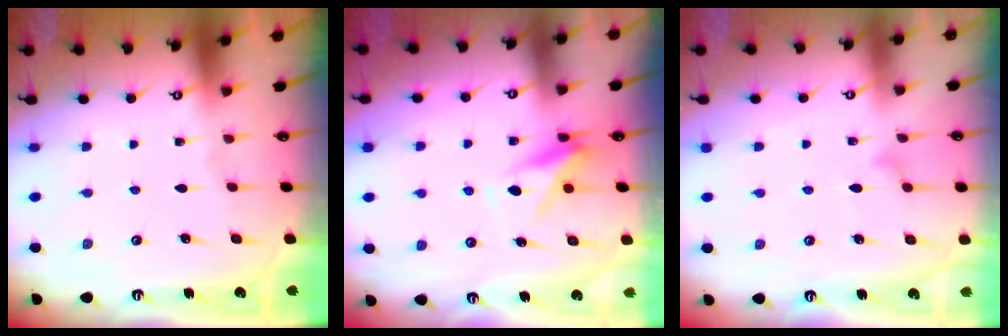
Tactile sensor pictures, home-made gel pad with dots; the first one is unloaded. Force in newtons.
{"total": 7.1, "press": 7.0, "slide": 1.3}
{"total": 9.8, "press": 9.8, "slide": 0.4}